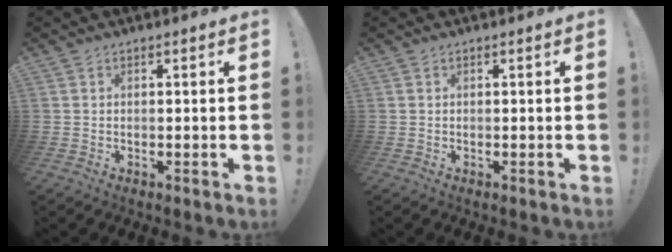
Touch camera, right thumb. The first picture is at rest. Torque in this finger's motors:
{"motor_torque": [0.00, 0.00, 0.00, 0.00, 0.00]}